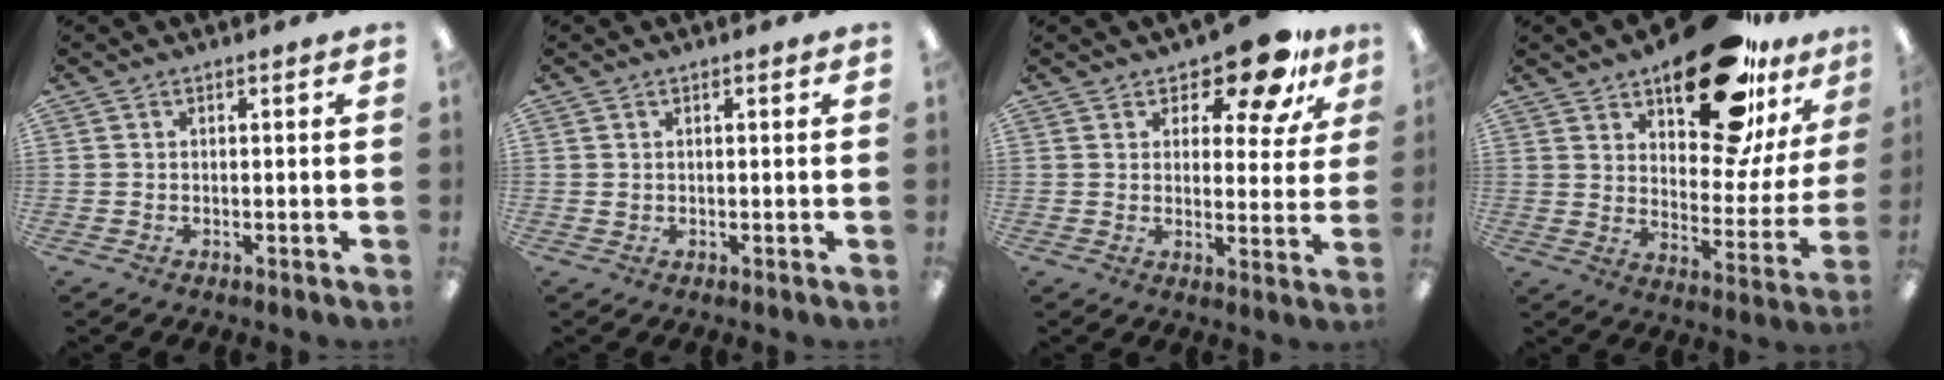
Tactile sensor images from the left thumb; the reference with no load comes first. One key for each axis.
{"total": 0.5, "fx": 0.3, "fy": 0.4, "fz": 0.2, "tx": -0.003, "ty": 0.004, "tz": 0.005}
{"total": 11.7, "fx": 8.6, "fy": 4.8, "fz": 6.3, "tx": -0.085, "ty": -0.047, "tz": 0.151}
{"total": 24.5, "fx": 17.1, "fy": 10.4, "fz": 14.1, "tx": -0.183, "ty": -0.106, "tz": 0.283}